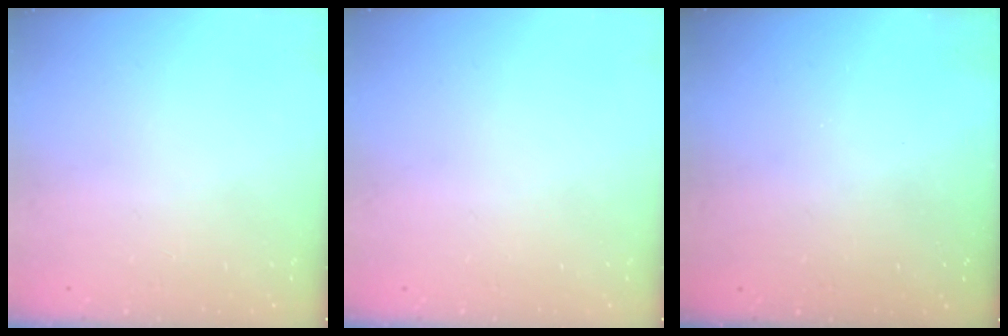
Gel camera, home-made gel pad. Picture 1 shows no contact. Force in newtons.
{"total": 0.0}
{"total": 2.9, "press": 2.8, "slide": 1.0}